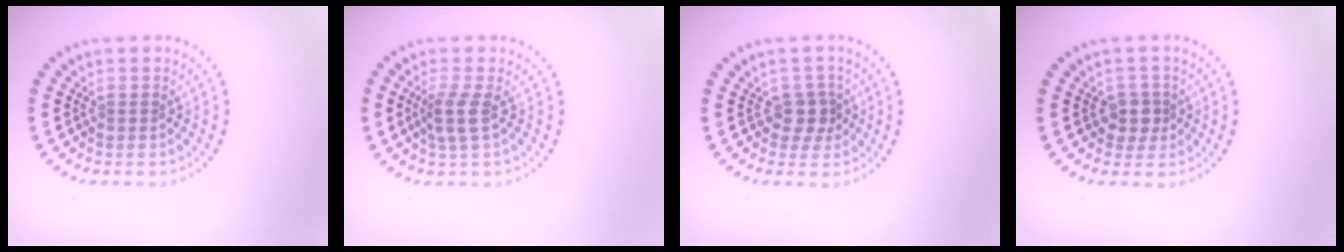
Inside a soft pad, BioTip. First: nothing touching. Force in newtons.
{"total": 1.9, "press": 1.6, "slide": 1.1}
{"total": 1.9, "press": 1.5, "slide": 1.2}
{"total": 2.0, "press": 1.7, "slide": 1.1}